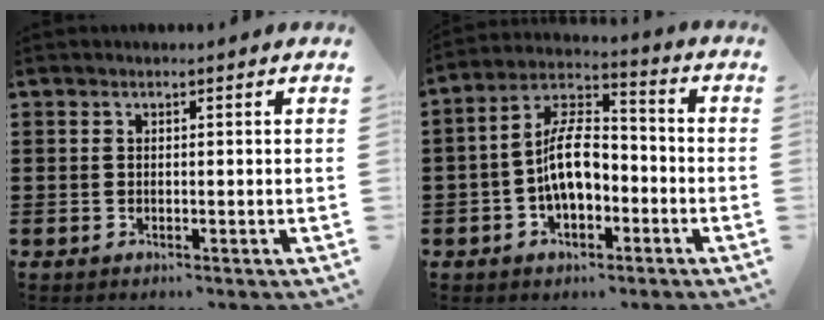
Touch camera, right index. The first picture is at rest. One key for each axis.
{"total": 9.1, "fx": -2.3, "fy": 5.0, "fz": 7.3, "tx": -0.147, "ty": 0.007, "tz": -0.047}